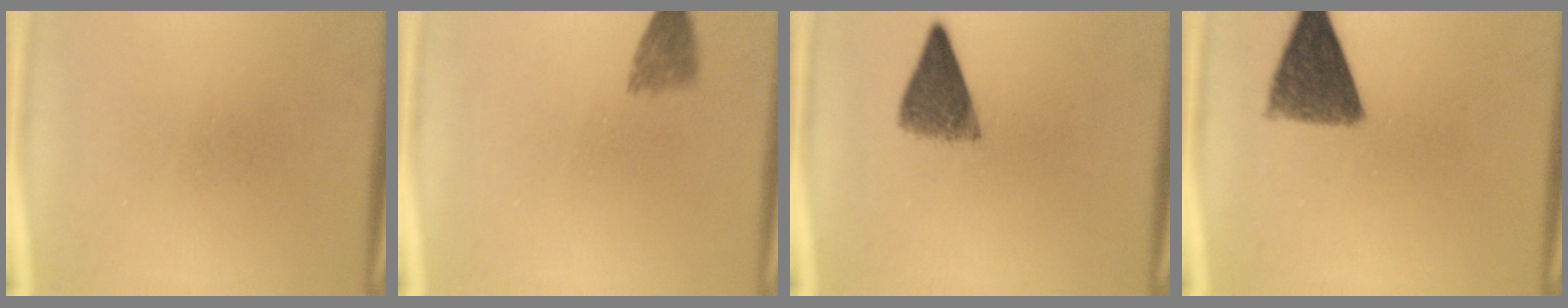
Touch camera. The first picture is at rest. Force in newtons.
{"total": 3.0}
{"total": 6.3}
{"total": 9.7}